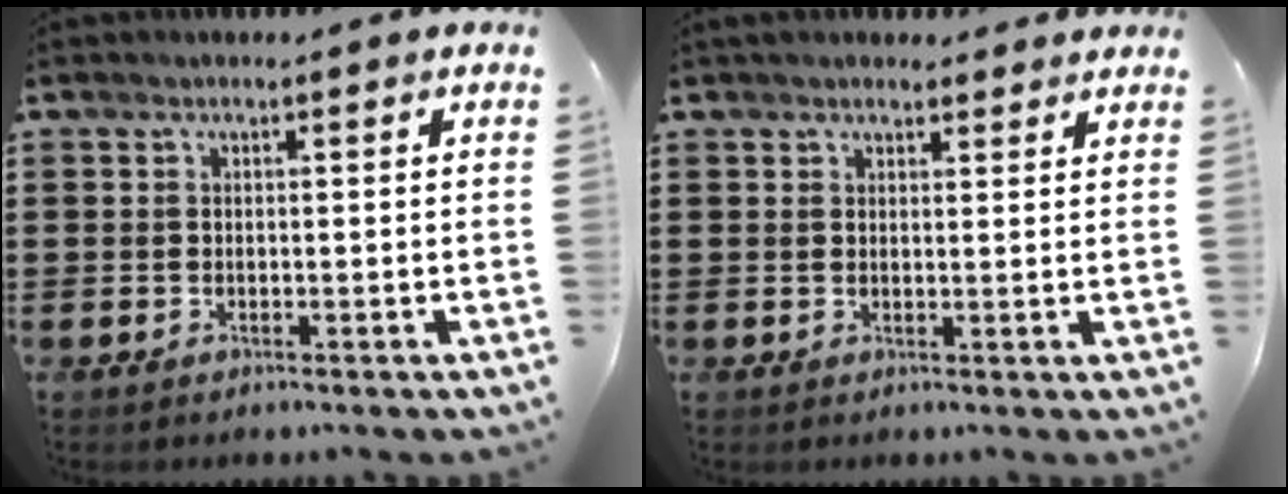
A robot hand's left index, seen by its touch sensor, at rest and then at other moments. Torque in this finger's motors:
{"motor_torque": [1.23, -0.91, 0.63, 0.07]}